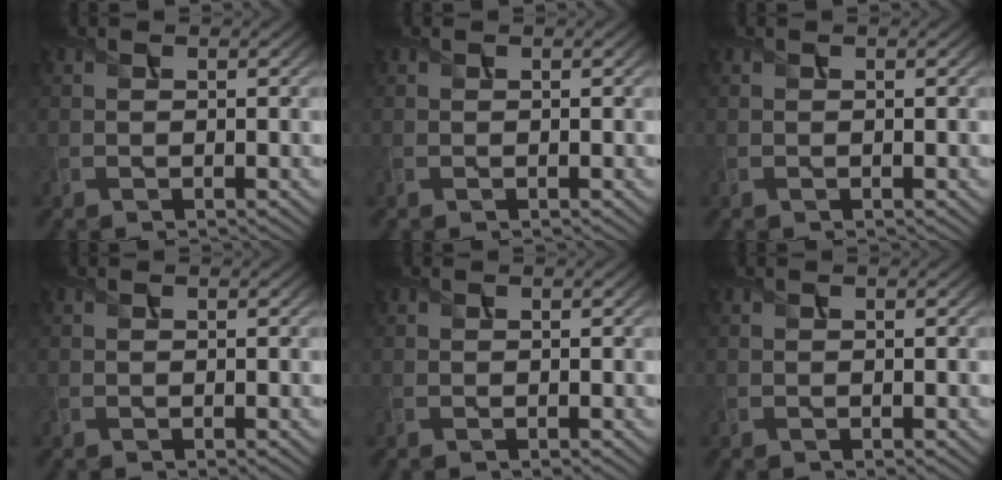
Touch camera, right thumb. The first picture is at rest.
{"total": 0.0}
{"total": 0.0}
{"total": 0.0}
{"total": 0.0}
{"total": 0.0}